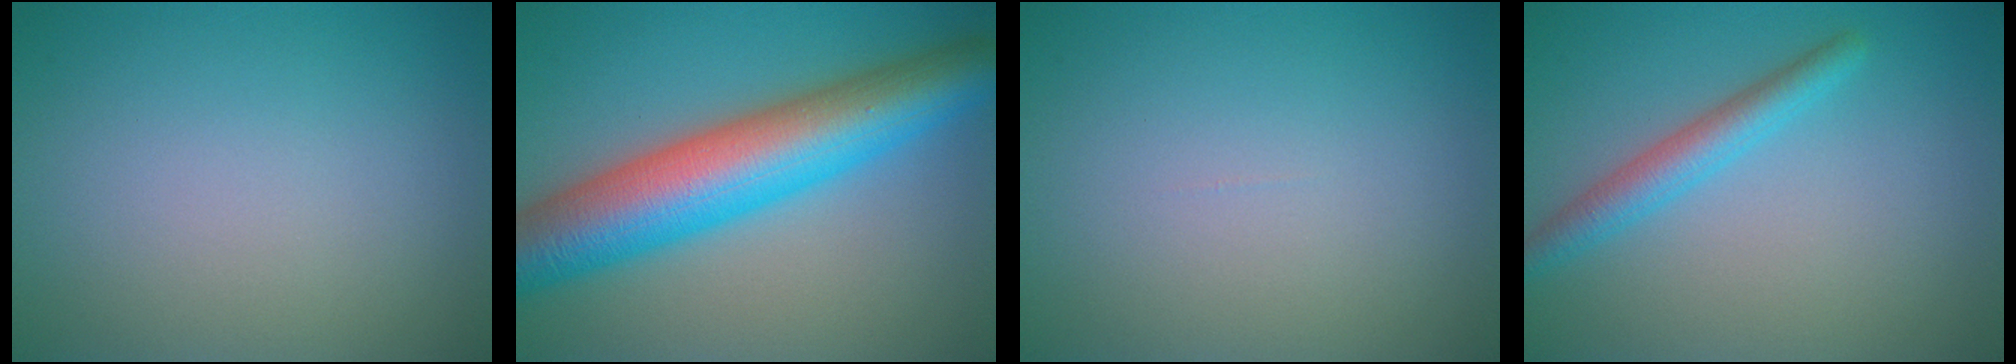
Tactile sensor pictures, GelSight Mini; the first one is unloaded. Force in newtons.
{"total": 11.2, "press": 11.2, "slide": 0.2}
{"total": 0.0}
{"total": 2.9, "press": 2.9, "slide": 0.2}